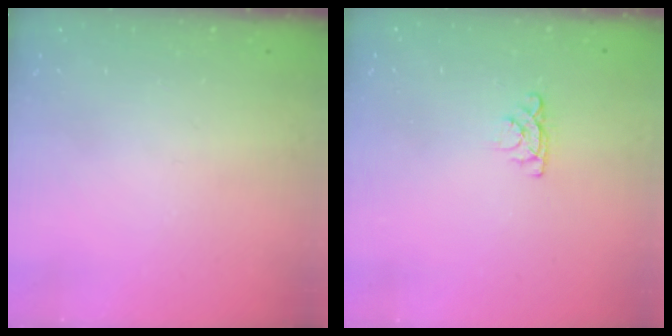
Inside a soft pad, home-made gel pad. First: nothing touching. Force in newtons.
{"total": 4.0, "press": 4.0, "slide": 0.5}